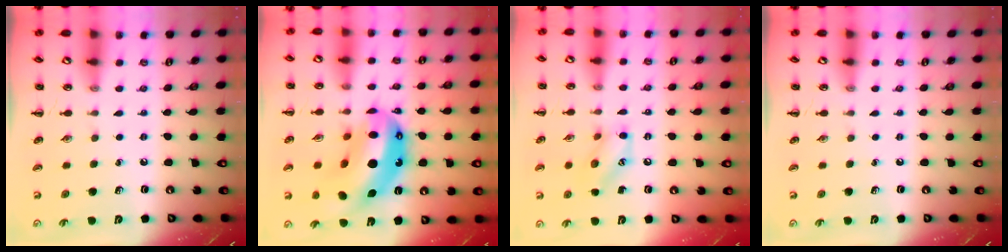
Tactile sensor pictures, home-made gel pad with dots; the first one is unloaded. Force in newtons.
{"total": 20.5, "press": 19.6, "slide": 5.8}
{"total": 10.3, "press": 10.2, "slide": 1.1}
{"total": 0.0}